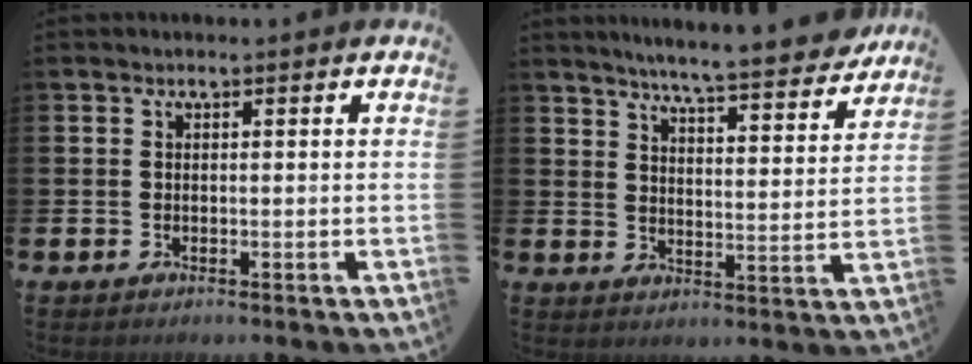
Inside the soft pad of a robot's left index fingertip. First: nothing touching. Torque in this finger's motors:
{"motor_torque": [0.95, -1.19, 0.58, 0.21]}